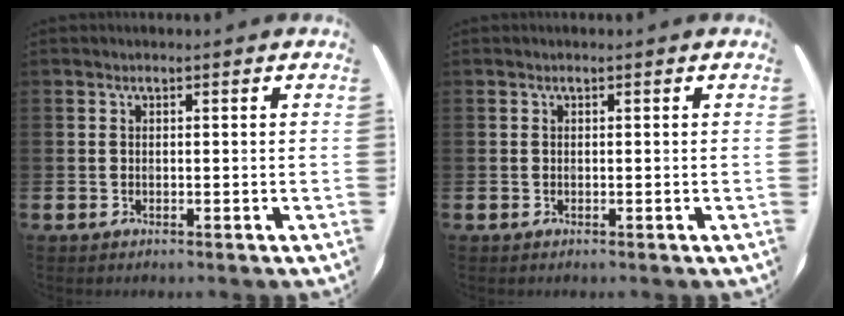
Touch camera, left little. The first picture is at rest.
{"total": 0.0}